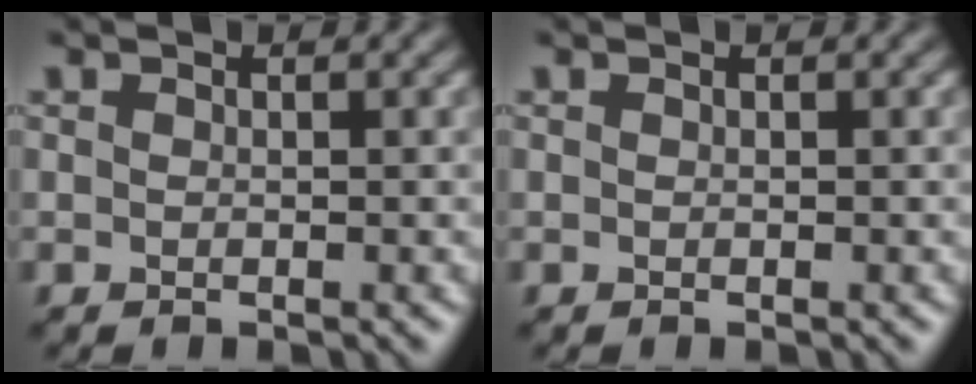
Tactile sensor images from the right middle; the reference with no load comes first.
{"total": 0.0}